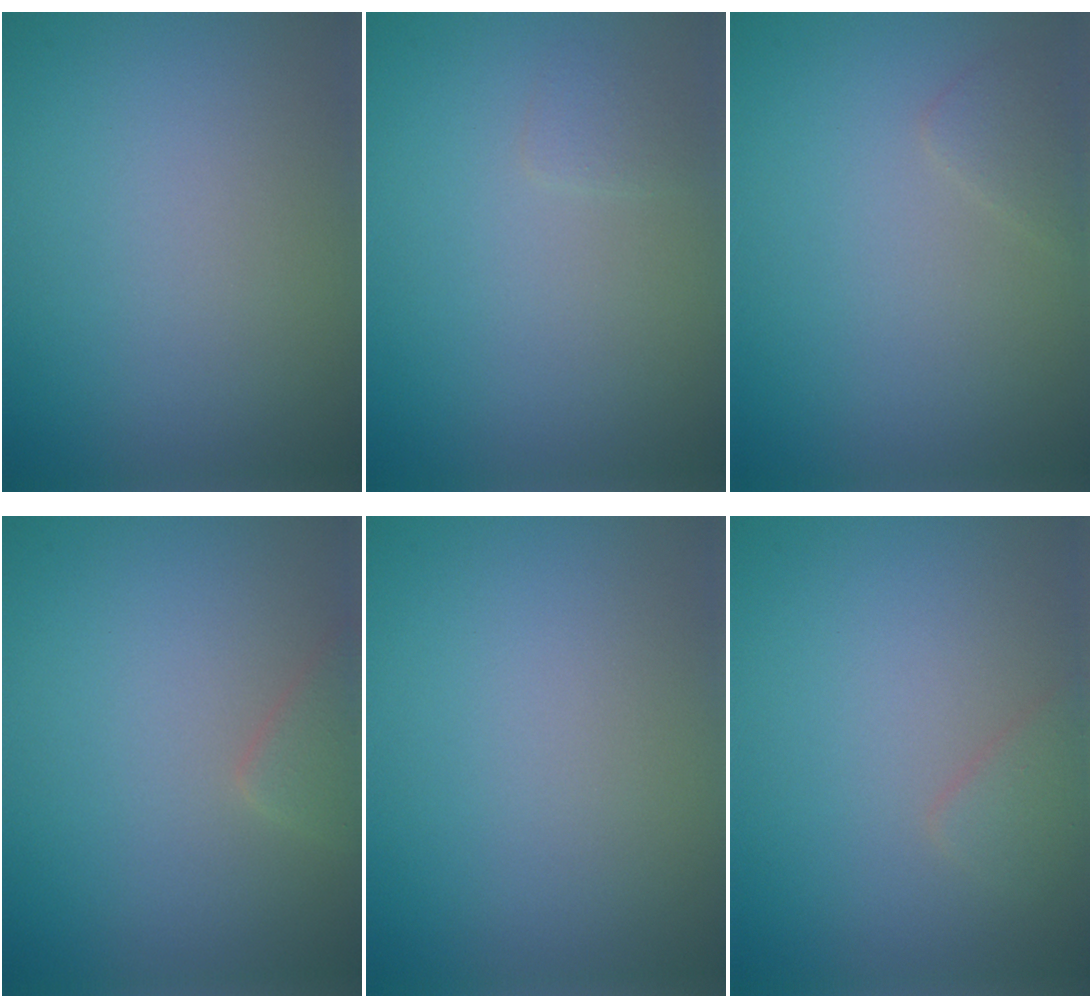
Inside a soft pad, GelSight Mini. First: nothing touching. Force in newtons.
{"total": 0.8, "press": 0.8, "slide": 0.0}
{"total": 1.1, "press": 1.1, "slide": 0.0}
{"total": 1.5, "press": 1.5, "slide": 0.1}
{"total": 0.0}
{"total": 1.2, "press": 1.2, "slide": 0.0}